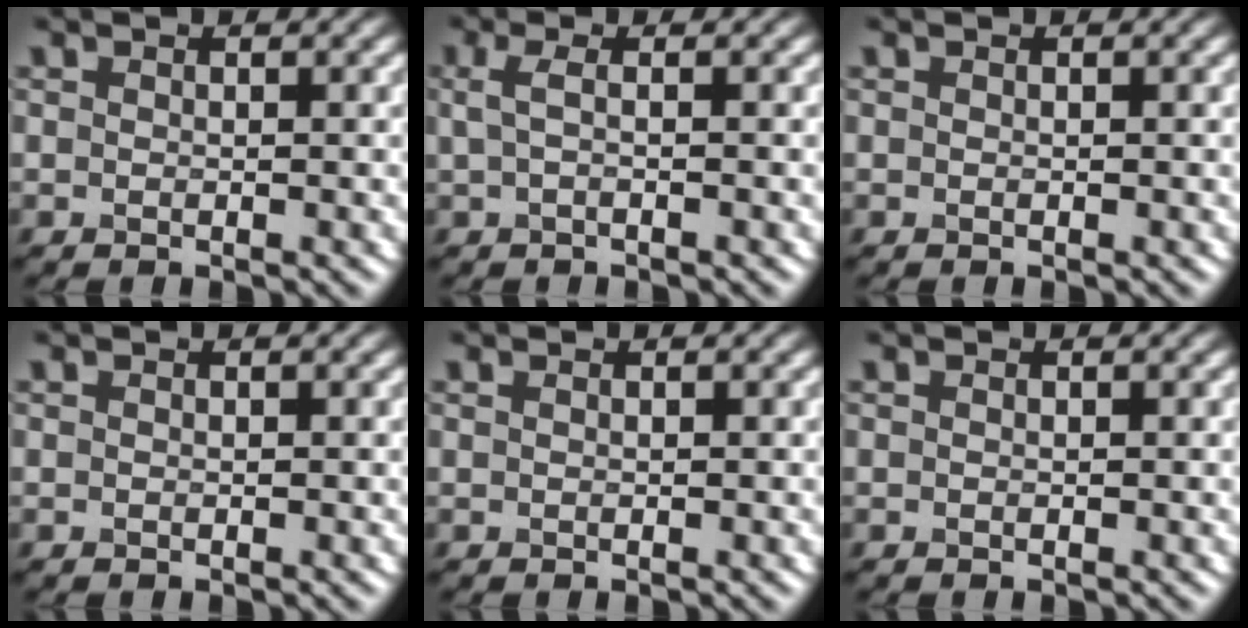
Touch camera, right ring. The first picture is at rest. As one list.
[{"total": 1.6, "force": [0.2, 0.4, 1.5], "torque": [-0.036, 0.002, 0.000]}, {"total": 0.0}, {"total": 0.0}, {"total": 0.0}, {"total": 0.0}]